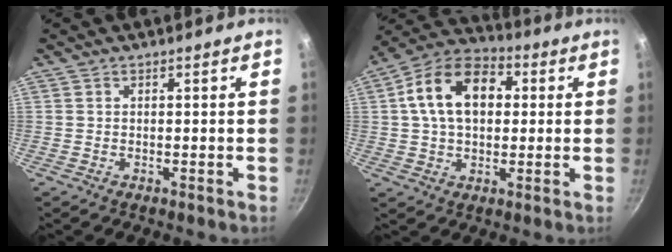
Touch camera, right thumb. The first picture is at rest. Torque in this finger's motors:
{"motor_torque": [0.47, 3.06, 1.34, 0.08, 0.43]}